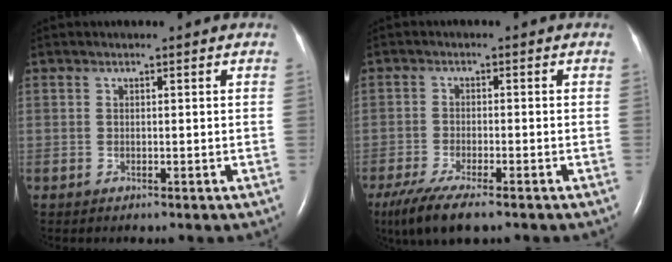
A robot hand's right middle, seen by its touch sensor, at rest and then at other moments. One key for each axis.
{"total": 8.9, "fx": -6.3, "fy": 1.9, "fz": 6.0, "tx": -0.104, "ty": -0.021, "tz": -0.102}